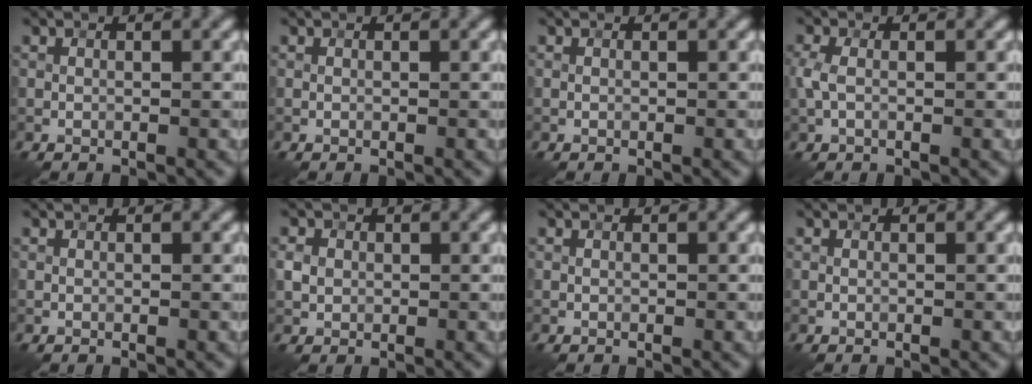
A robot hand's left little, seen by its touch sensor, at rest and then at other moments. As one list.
[{"total": 0.0}, {"total": 0.0}, {"total": 1.9, "force": [0.0, 1.1, 1.5], "torque": [-0.040, 0.006, -0.005]}, {"total": 0.0}, {"total": 1.5, "force": [0.1, 1.3, 0.7], "torque": [-0.012, 0.000, -0.001]}, {"total": 0.0}, {"total": 0.0}]